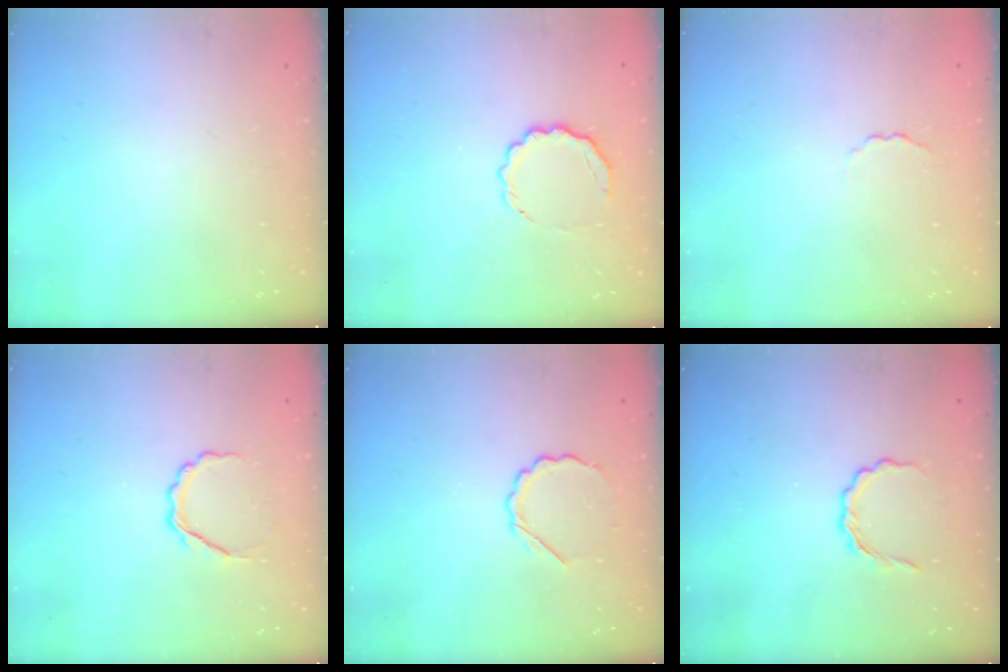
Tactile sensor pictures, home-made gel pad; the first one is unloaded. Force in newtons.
{"total": 5.6, "press": 5.4, "slide": 1.4}
{"total": 2.0, "press": 1.9, "slide": 0.4}
{"total": 4.7, "press": 4.6, "slide": 1.3}
{"total": 4.9, "press": 4.7, "slide": 1.3}
{"total": 3.9, "press": 3.7, "slide": 1.2}